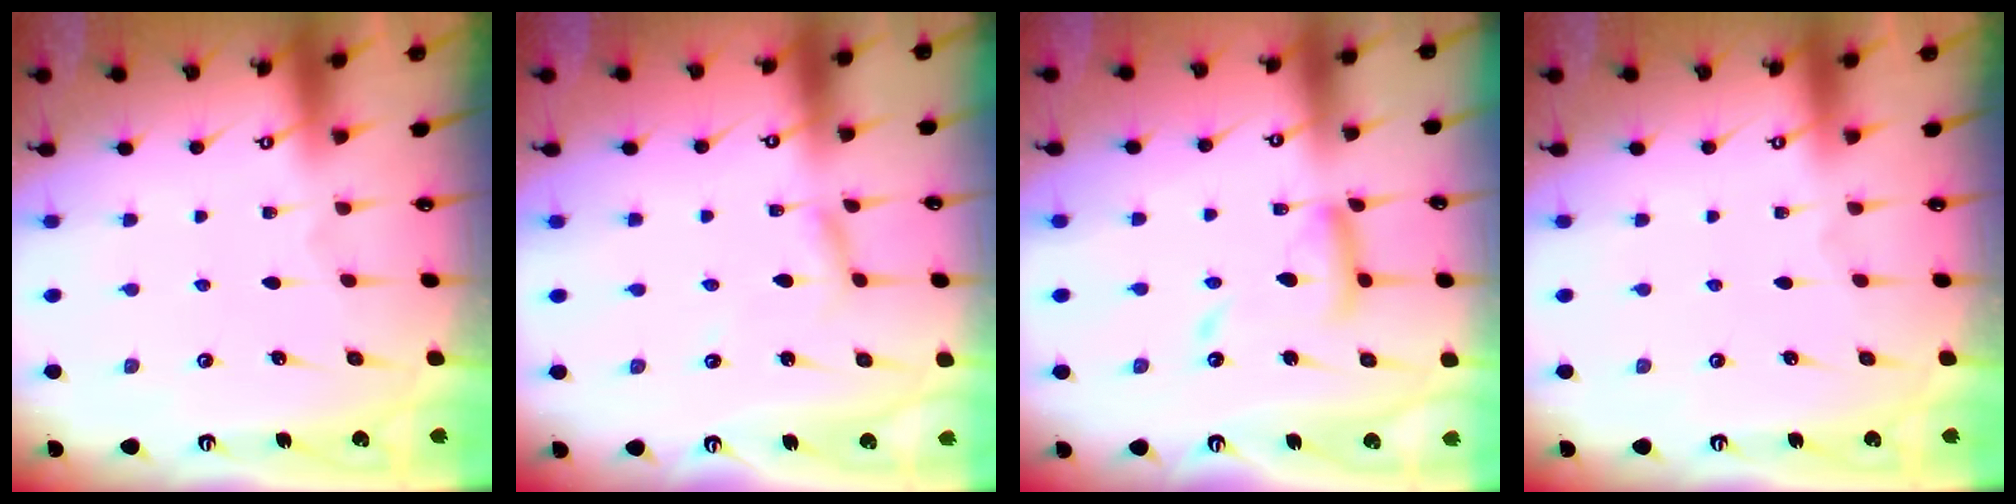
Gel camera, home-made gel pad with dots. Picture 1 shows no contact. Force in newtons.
{"total": 2.3, "press": 2.3, "slide": 0.1}
{"total": 13.0, "press": 13.0, "slide": 1.1}
{"total": 0.0}